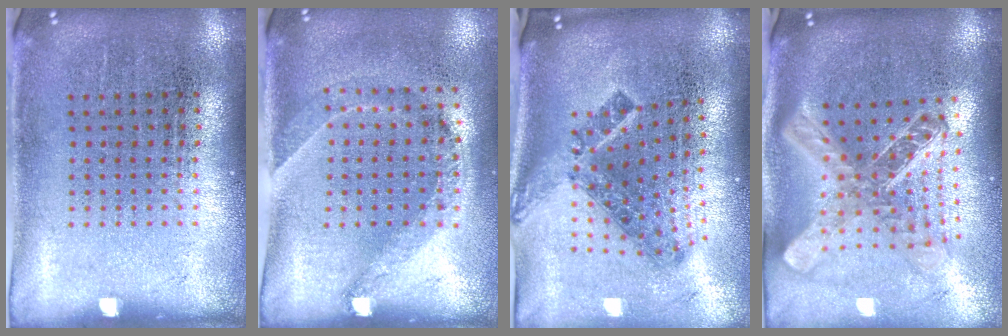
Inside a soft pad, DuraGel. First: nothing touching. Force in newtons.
{"total": 1.4, "press": 1.1, "slide": 0.9}
{"total": 1.7, "press": 1.3, "slide": 1.2}
{"total": 2.6, "press": 1.9, "slide": 1.8}